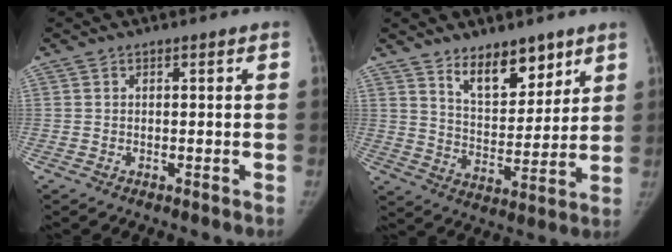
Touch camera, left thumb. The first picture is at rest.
{"total": 11.5, "force": [7.8, 5.5, 6.3], "torque": [-0.063, -0.061, 0.138]}